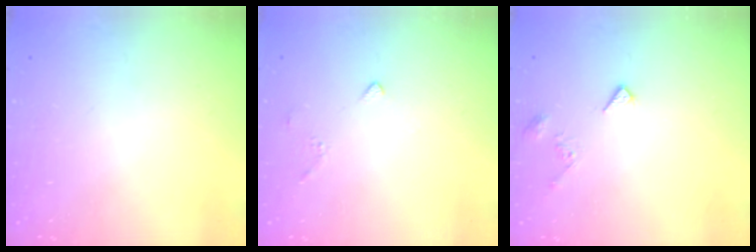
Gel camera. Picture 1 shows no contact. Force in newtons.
{"total": 3.0, "press": 2.9, "slide": 0.7}
{"total": 4.7, "press": 4.7, "slide": 0.6}